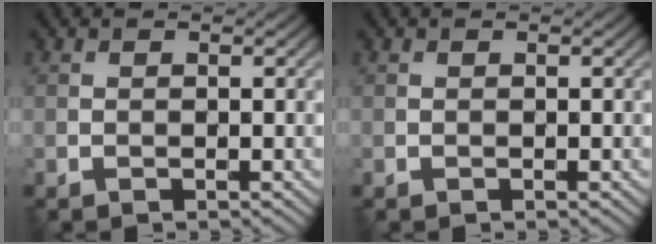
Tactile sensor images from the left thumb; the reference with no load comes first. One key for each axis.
{"total": 0.0}